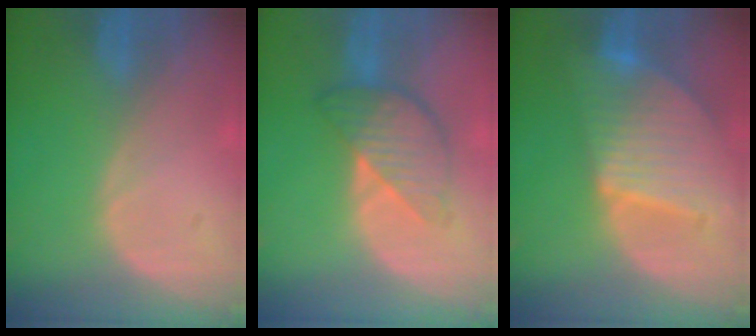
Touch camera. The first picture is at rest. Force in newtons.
{"total": 6.2, "press": 6.2, "slide": 0.4}
{"total": 9.5, "press": 8.2, "slide": 4.8}